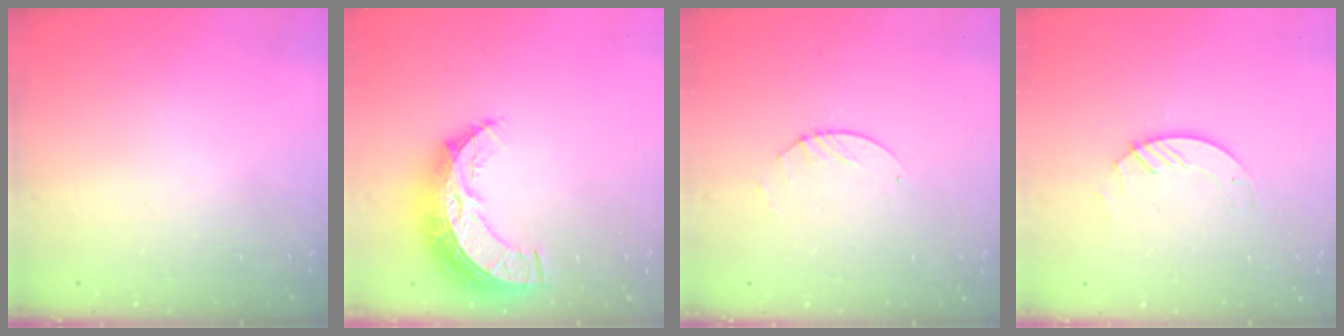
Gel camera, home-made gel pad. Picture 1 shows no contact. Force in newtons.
{"total": 11.5, "press": 11.5, "slide": 0.9}
{"total": 2.6, "press": 2.5, "slide": 0.4}
{"total": 3.8, "press": 3.8, "slide": 0.3}